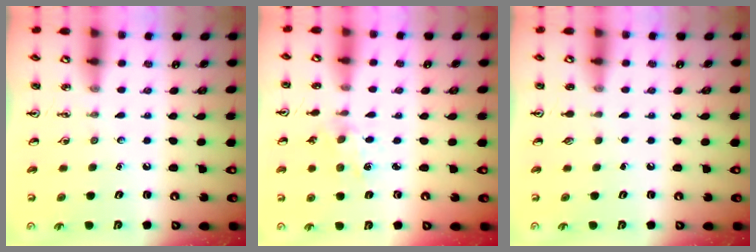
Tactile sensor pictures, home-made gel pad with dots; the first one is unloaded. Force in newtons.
{"total": 2.5, "press": 2.5, "slide": 0.5}
{"total": 0.0}